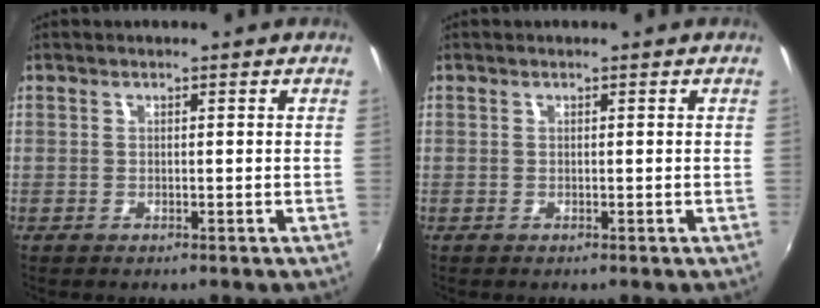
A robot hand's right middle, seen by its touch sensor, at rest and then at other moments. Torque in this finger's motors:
{"motor_torque": [0.00, 0.00, 0.00, 0.00]}